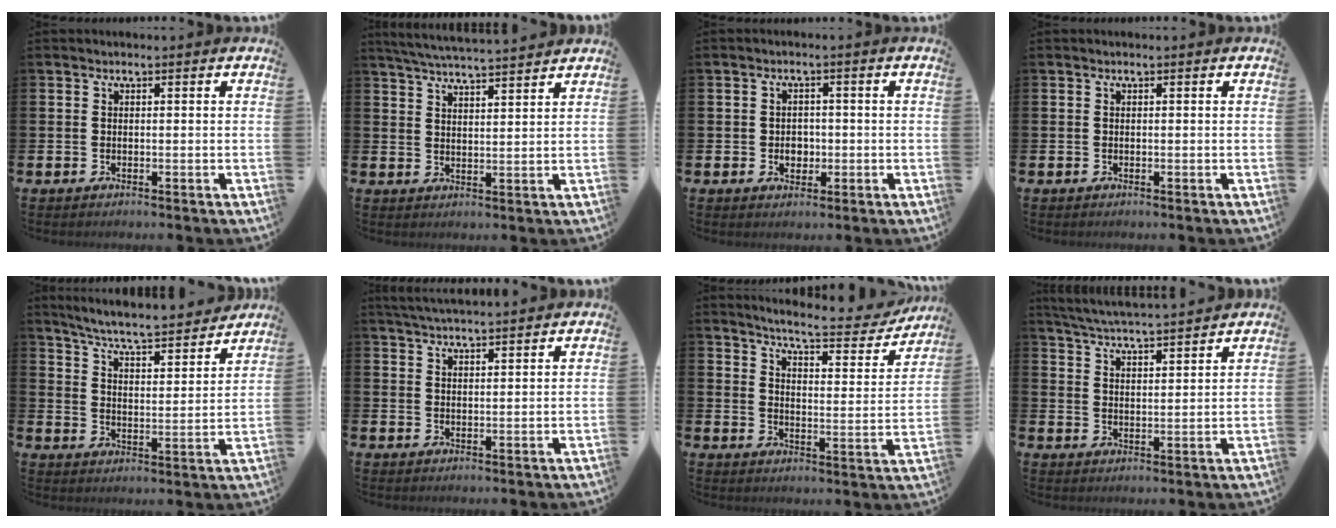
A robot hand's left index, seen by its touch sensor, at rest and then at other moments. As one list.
[{"total": 5.1, "force": [5.1, -0.1, 0.9], "torque": [-0.040, -0.023, 0.092]}, {"total": 2.5, "force": [-0.4, 2.0, 1.3], "torque": [-0.009, -0.003, -0.014]}, {"total": 0.0}, {"total": 6.8, "force": [6.5, 0.2, 1.9], "torque": [-0.066, -0.050, 0.110]}, {"total": 3.7, "force": [3.7, -0.2, 0.4], "torque": [-0.017, -0.012, 0.069]}, {"total": 6.4, "force": [6.1, 0.5, 1.9], "torque": [-0.050, -0.046, 0.099]}, {"total": 5.3, "force": [5.2, -0.2, 0.8], "torque": [-0.040, -0.033, 0.092]}]